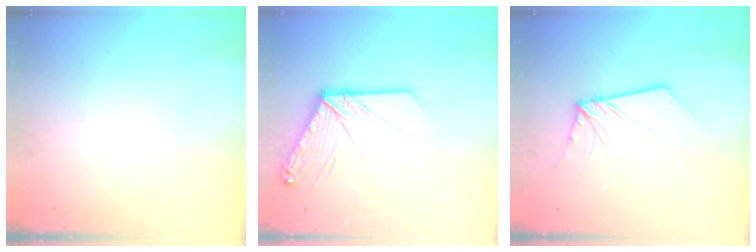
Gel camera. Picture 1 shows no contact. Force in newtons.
{"total": 14.4, "press": 14.3, "slide": 2.1}
{"total": 8.6, "press": 8.5, "slide": 1.0}